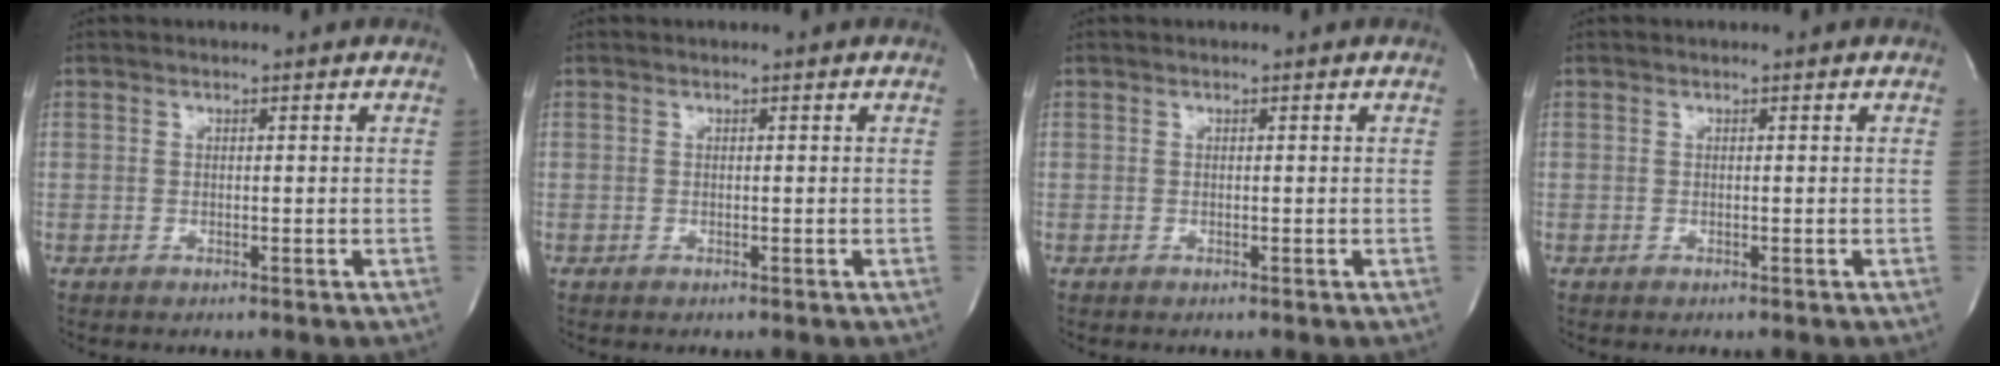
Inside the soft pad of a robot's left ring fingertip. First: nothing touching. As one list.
[{"total": 0.0}, {"total": 0.0}, {"total": 0.0}]